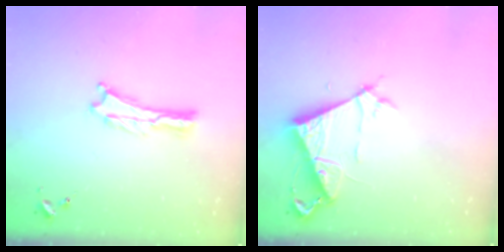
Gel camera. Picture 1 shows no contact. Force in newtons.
{"total": 6.6, "press": 6.5, "slide": 0.7}